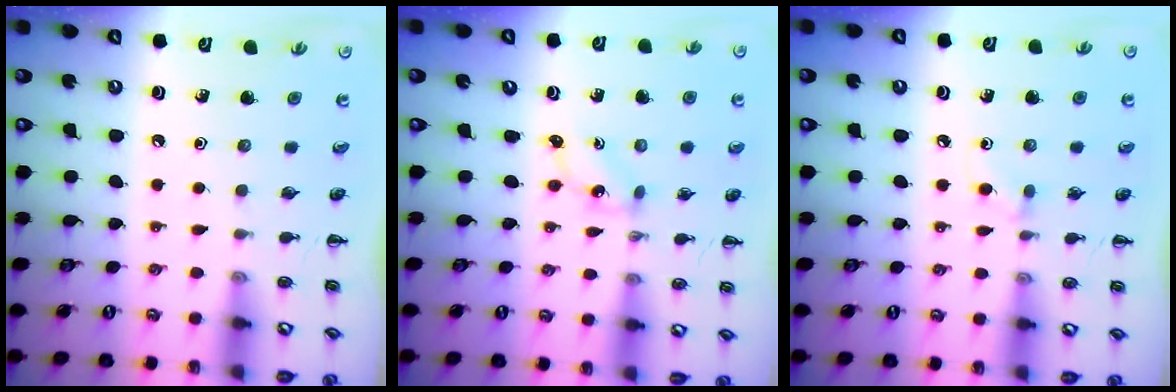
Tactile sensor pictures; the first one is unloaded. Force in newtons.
{"total": 1.2, "press": 1.2, "slide": 0.1}
{"total": 4.1, "press": 3.7, "slide": 1.8}